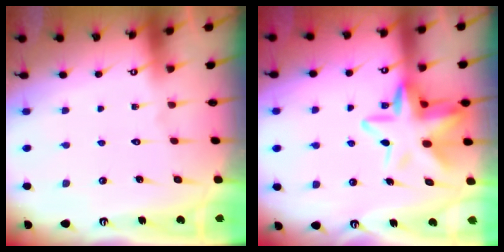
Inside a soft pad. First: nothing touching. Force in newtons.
{"total": 13.8, "press": 13.6, "slide": 2.2}